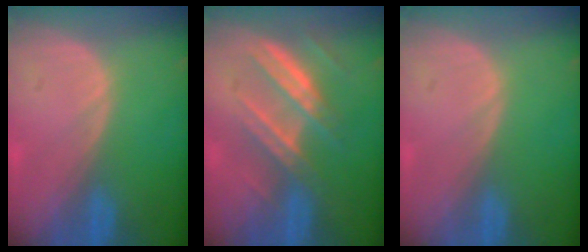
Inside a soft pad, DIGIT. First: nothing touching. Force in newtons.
{"total": 7.9, "press": 7.0, "slide": 3.7}
{"total": 0.0}